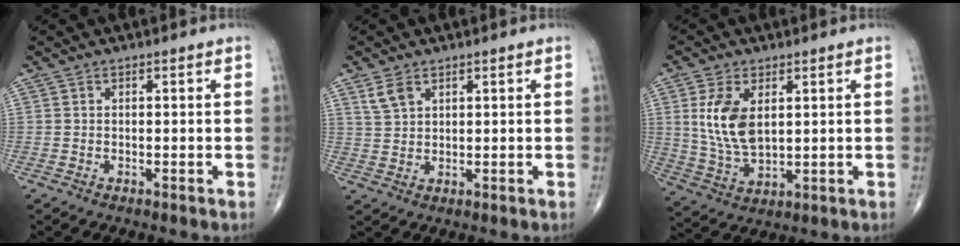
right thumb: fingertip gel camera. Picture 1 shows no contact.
{"total": 3.6, "force": [2.2, 2.1, 1.9], "torque": [-0.037, -0.004, 0.051]}
{"total": 10.5, "force": [2.6, 5.8, 8.4], "torque": [-0.158, -0.014, 0.061]}